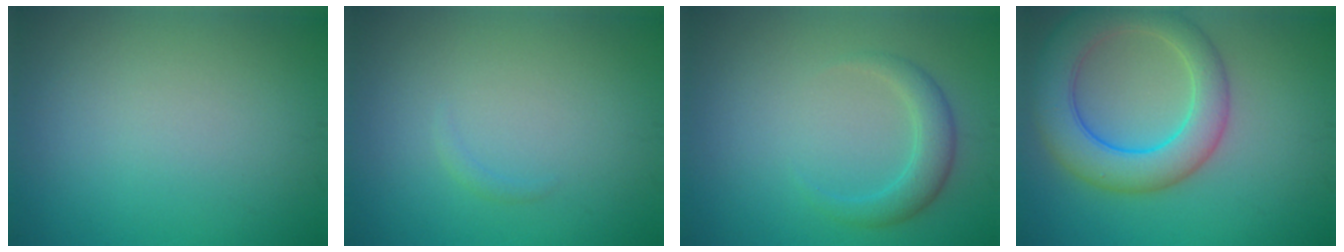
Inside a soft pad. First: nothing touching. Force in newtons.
{"total": 0.5, "press": 0.5, "slide": 0.1}
{"total": 2.5, "press": 2.5, "slide": 0.0}
{"total": 7.4, "press": 7.4, "slide": 0.1}